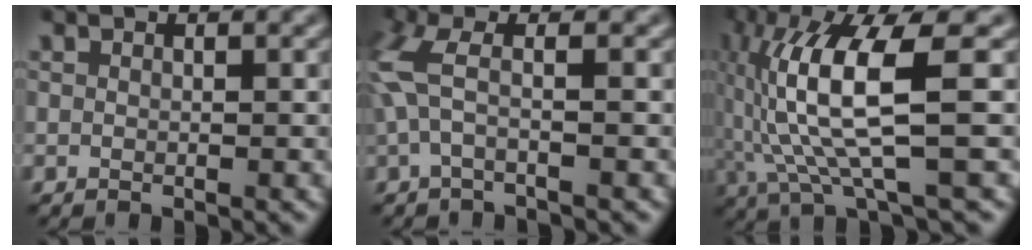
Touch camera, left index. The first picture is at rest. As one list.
[{"total": 3.5, "force": [0.1, 0.9, 3.4], "torque": [-0.089, 0.005, -0.006]}, {"total": 9.5, "force": [0.0, 1.9, 9.3], "torque": [-0.189, 0.004, 0.005]}]